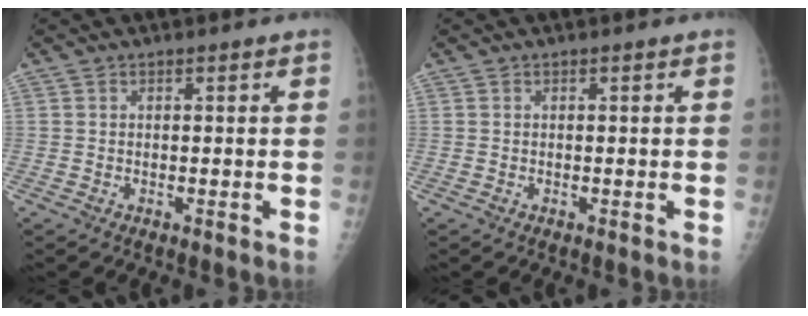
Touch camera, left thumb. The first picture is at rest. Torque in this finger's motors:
{"motor_torque": [-0.06, 0.15, -0.14, -0.03, 0.01]}